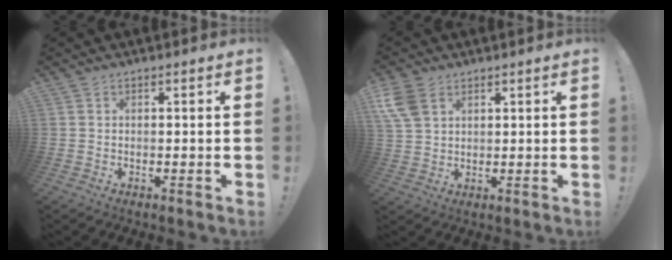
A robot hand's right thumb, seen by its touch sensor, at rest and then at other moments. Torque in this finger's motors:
{"motor_torque": [0.00, 0.03, 0.01, 0.01, 0.05]}